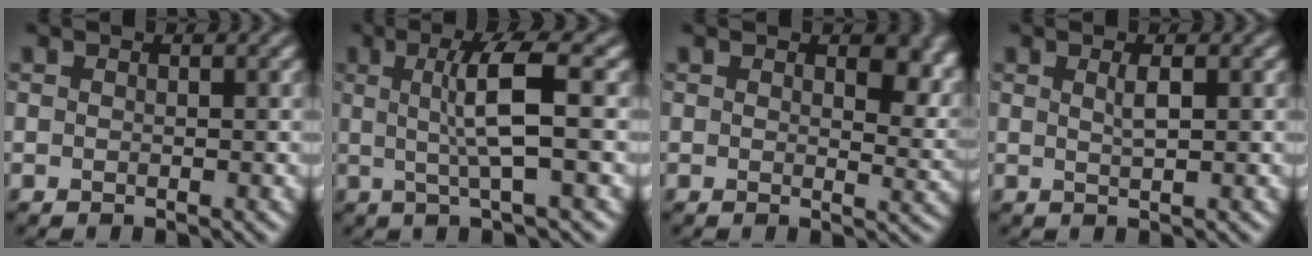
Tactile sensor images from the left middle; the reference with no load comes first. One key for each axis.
{"total": 5.3, "fx": 0.6, "fy": 0.8, "fz": 5.2, "tx": -0.094, "ty": 0.004, "tz": 0.013}
{"total": 4.4, "fx": 1.8, "fy": 2.3, "fz": 3.3, "tx": -0.040, "ty": -0.010, "tz": 0.026}
{"total": 1.5, "fx": 0.5, "fy": 0.3, "fz": 1.4, "tx": -0.024, "ty": 0.003, "tz": 0.007}